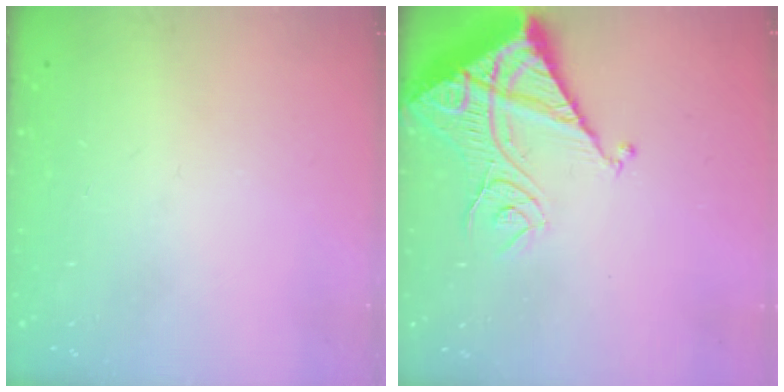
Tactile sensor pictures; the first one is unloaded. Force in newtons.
{"total": 15.5, "press": 15.4, "slide": 1.6}